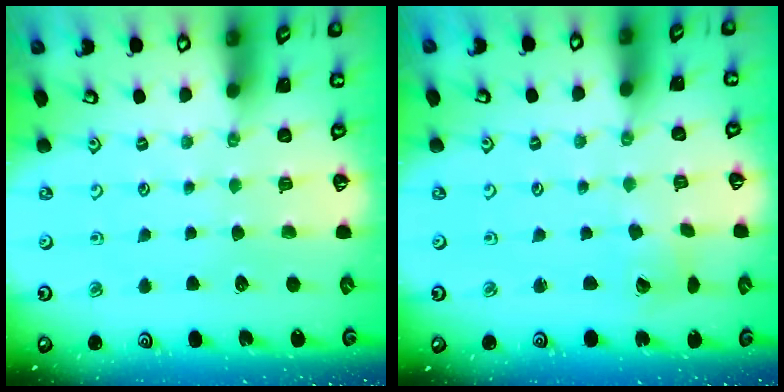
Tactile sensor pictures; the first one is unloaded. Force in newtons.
{"total": 2.2, "press": 2.2, "slide": 0.2}